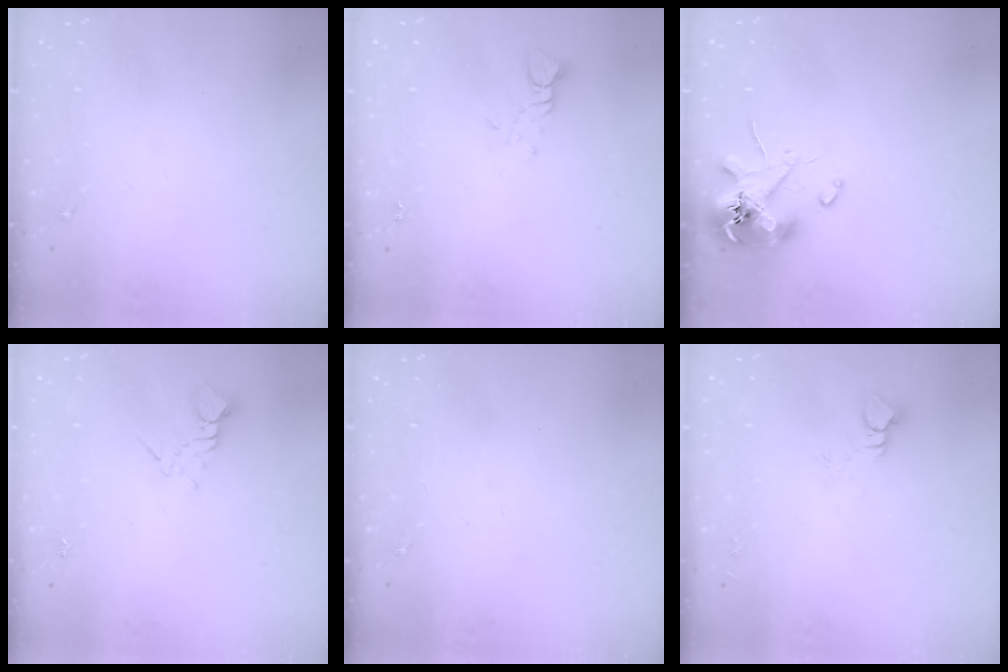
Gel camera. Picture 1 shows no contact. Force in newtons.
{"total": 3.5, "press": 3.5, "slide": 0.3}
{"total": 11.5, "press": 11.3, "slide": 1.8}
{"total": 3.7, "press": 3.7, "slide": 0.3}
{"total": 0.0}
{"total": 4.8, "press": 4.8, "slide": 0.2}